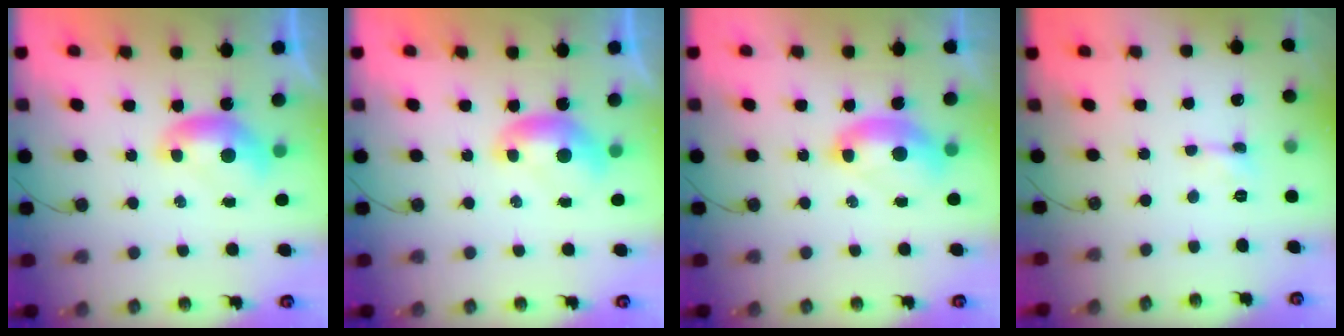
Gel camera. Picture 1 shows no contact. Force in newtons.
{"total": 0.0}
{"total": 2.6, "press": 2.6, "slide": 0.6}
{"total": 0.0}